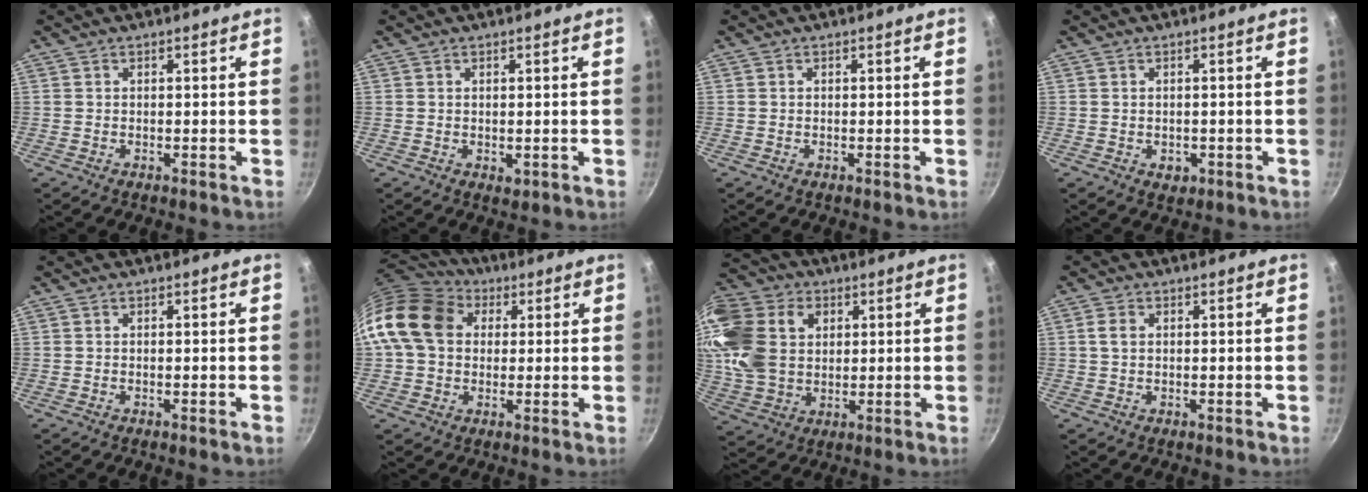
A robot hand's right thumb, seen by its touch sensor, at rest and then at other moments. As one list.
[{"total": 1.0, "force": [0.1, 0.7, 0.8], "torque": [-0.011, -0.004, 0.002]}, {"total": 0.0}, {"total": 2.3, "force": [-0.6, 1.7, 1.3], "torque": [-0.018, 0.001, -0.002]}, {"total": 0.0}, {"total": 15.8, "force": [3.3, 12.4, 9.3], "torque": [-0.159, 0.028, 0.044]}, {"total": 18.2, "force": [4.1, 13.7, 11.2], "torque": [-0.212, 0.006, 0.078]}, {"total": 2.4, "force": [0.4, 1.7, 1.6], "torque": [-0.027, 0.004, 0.007]}]